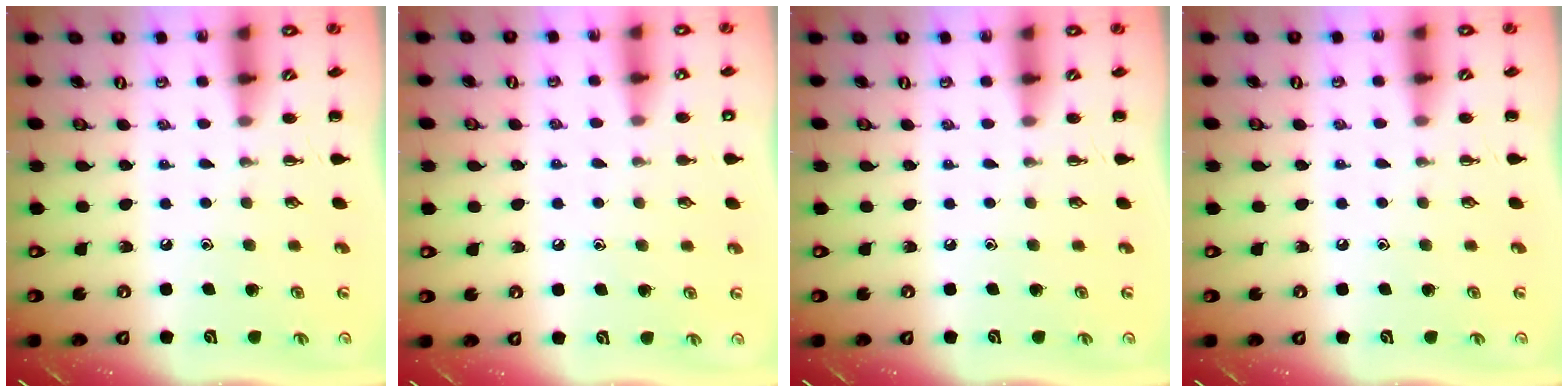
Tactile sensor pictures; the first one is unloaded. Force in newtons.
{"total": 5.4, "press": 5.2, "slide": 1.5}
{"total": 0.0}
{"total": 3.6, "press": 3.3, "slide": 1.3}